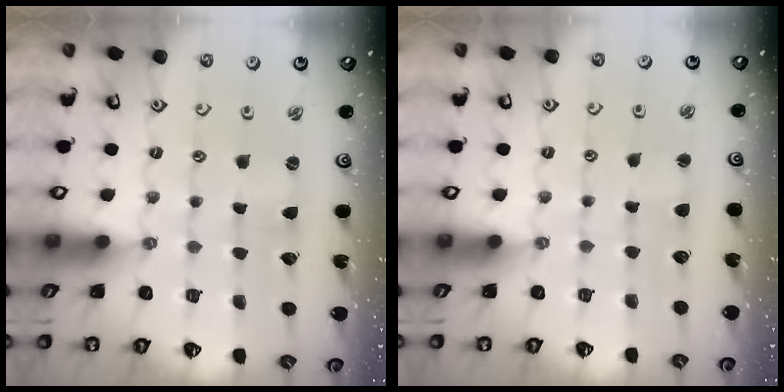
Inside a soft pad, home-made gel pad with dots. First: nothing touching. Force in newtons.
{"total": 2.0, "press": 2.0, "slide": 0.3}